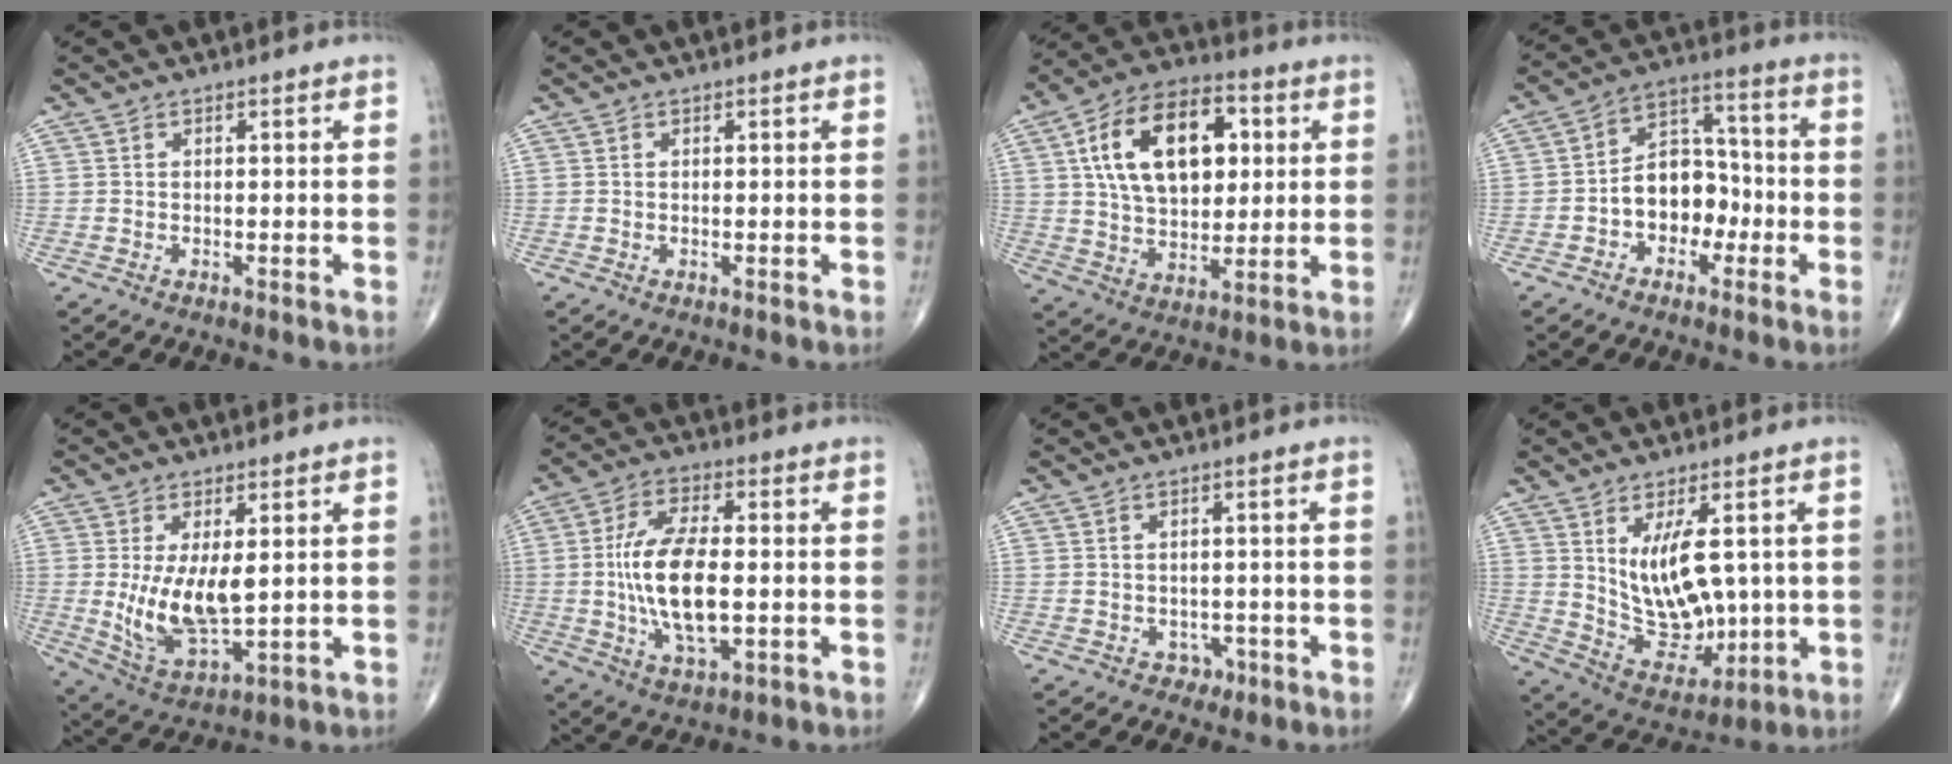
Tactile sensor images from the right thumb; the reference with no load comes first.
{"total": 0.0}
{"total": 19.5, "force": [4.9, 11.6, 14.9], "torque": [-0.222, 0.007, 0.081]}
{"total": 10.2, "force": [-2.8, 7.5, 6.3], "torque": [-0.060, 0.048, -0.057]}
{"total": 11.1, "force": [0.8, 4.9, 9.9], "torque": [-0.180, -0.025, 0.031]}
{"total": 14.8, "force": [-0.7, 6.5, 13.2], "torque": [-0.255, 0.001, -0.012]}
{"total": 2.1, "force": [-0.9, 1.9, 0.6], "torque": [0.007, 0.006, -0.010]}
{"total": 12.9, "force": [2.2, 6.6, 10.8], "torque": [-0.149, -0.024, 0.063]}